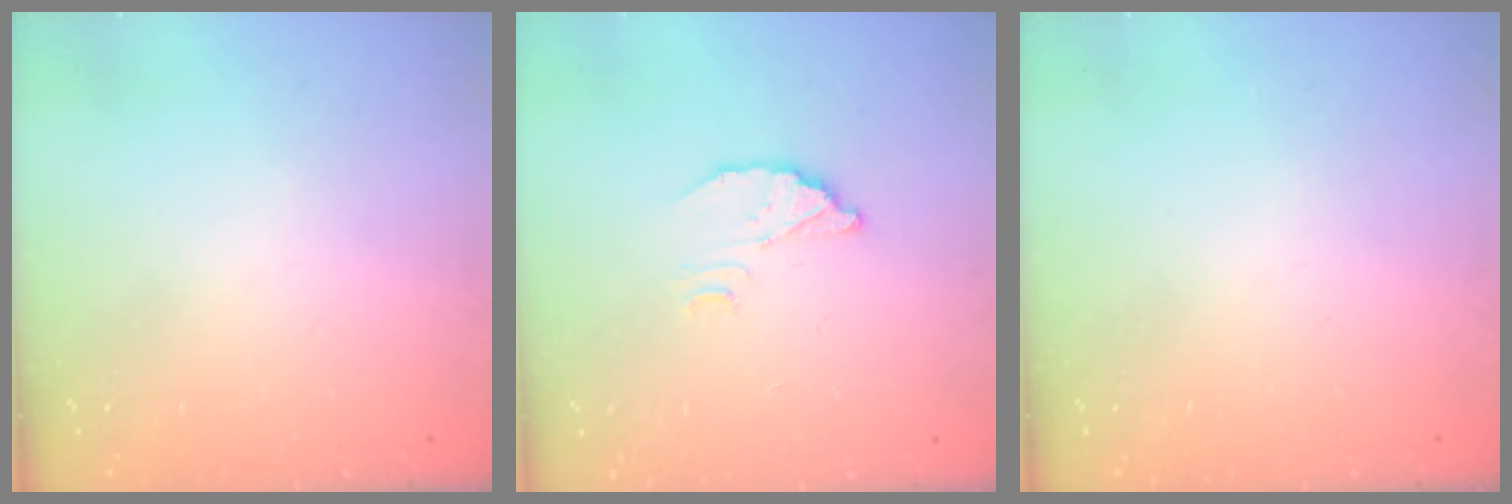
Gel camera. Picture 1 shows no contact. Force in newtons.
{"total": 3.8, "press": 3.8, "slide": 0.3}
{"total": 0.0}